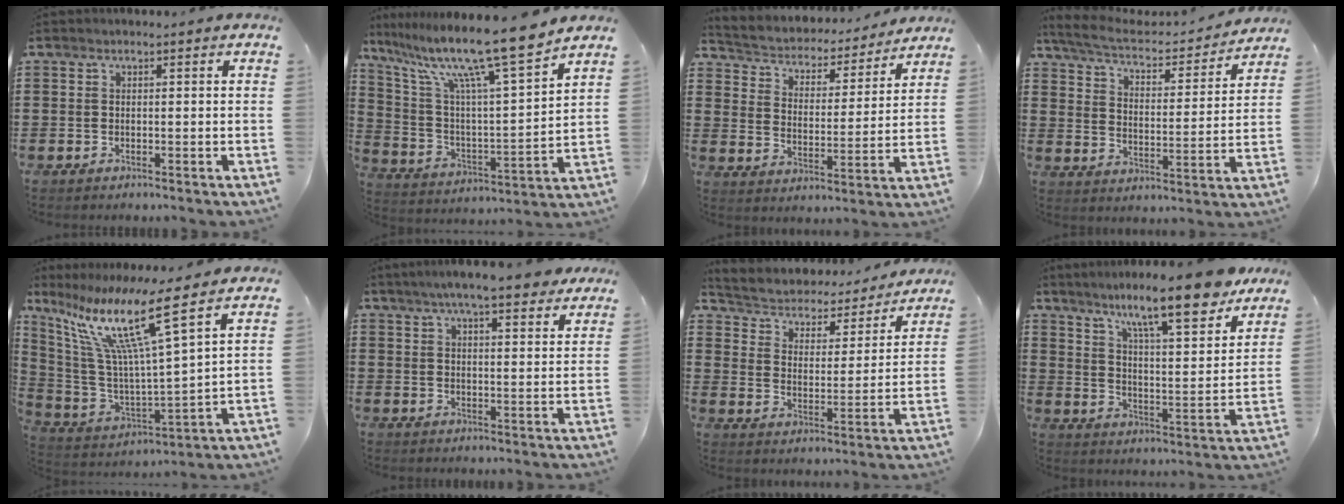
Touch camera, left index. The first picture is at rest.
{"total": 13.7, "force": [10.8, 0.2, 8.5], "torque": [-0.194, -0.069, 0.174]}
{"total": 3.6, "force": [3.5, 0.8, 0.2], "torque": [-0.029, -0.032, 0.051]}
{"total": 5.5, "force": [5.0, 0.9, 2.1], "torque": [-0.067, -0.032, 0.081]}
{"total": 14.3, "force": [8.5, 0.9, 11.4], "torque": [-0.260, -0.053, 0.127]}
{"total": 6.6, "force": [5.7, 0.7, 3.3], "torque": [-0.073, -0.013, 0.100]}
{"total": 3.5, "force": [3.3, 1.1, 0.2], "torque": [-0.028, -0.029, 0.048]}
{"total": 12.0, "force": [9.7, 1.0, 7.0], "torque": [-0.131, -0.052, 0.160]}